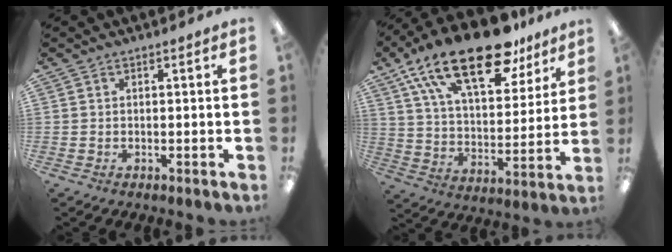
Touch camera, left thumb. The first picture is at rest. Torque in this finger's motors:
{"motor_torque": [1.85, 1.58, 1.95, -0.82, 0.44]}